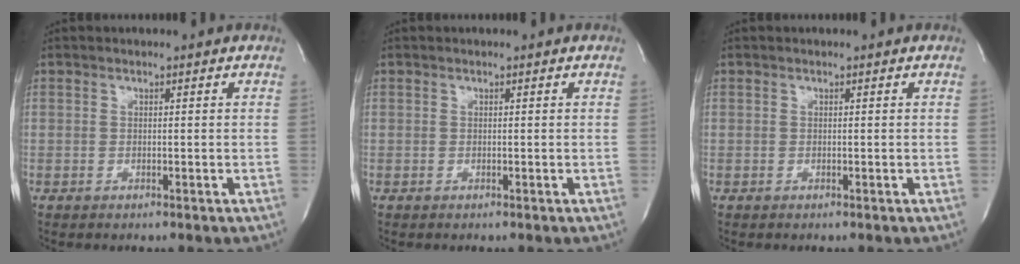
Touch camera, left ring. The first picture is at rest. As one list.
[{"total": 0.0}, {"total": 0.0}]